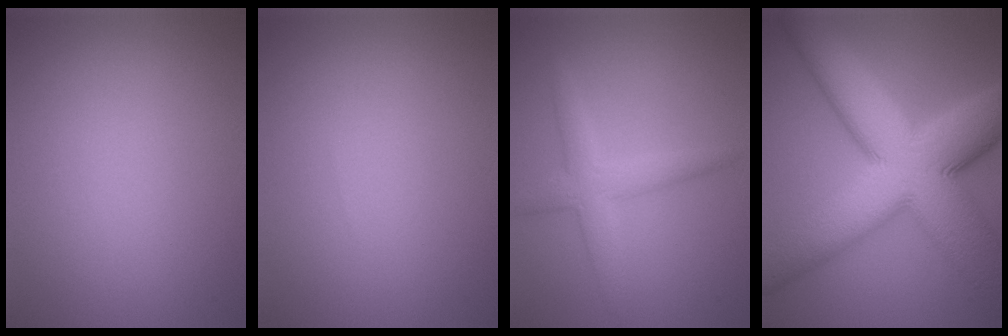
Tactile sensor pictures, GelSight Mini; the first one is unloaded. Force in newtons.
{"total": 0.0}
{"total": 3.2, "press": 3.2, "slide": 0.0}
{"total": 16.5, "press": 16.5, "slide": 0.1}